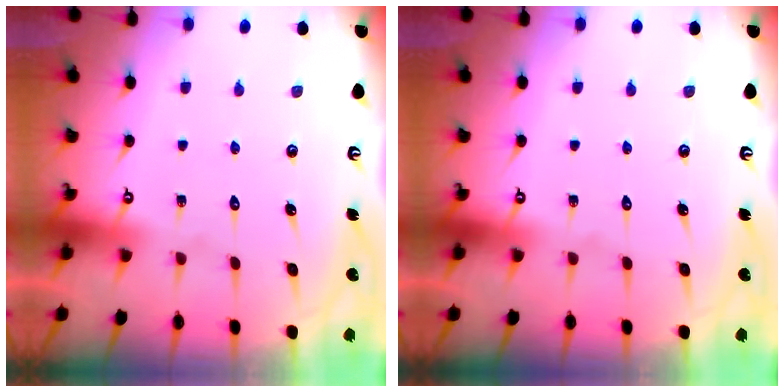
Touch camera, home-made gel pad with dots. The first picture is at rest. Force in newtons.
{"total": 0.0}